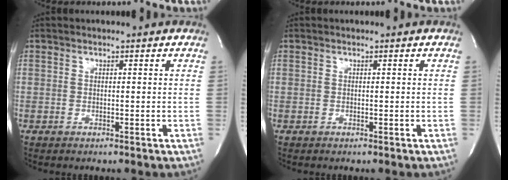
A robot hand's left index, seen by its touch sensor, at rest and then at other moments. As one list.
[{"total": 0.0}]